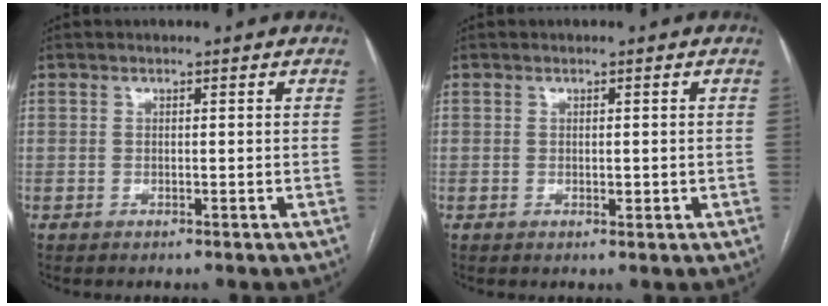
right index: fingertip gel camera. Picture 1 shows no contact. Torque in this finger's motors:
{"motor_torque": [0.19, 0.24, 0.00, 0.02]}